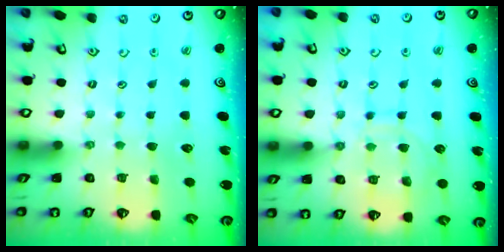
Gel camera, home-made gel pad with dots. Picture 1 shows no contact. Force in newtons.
{"total": 11.3, "press": 11.3, "slide": 1.0}